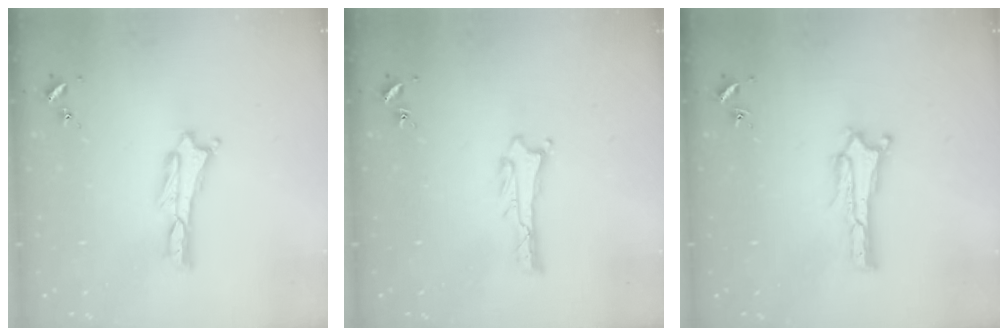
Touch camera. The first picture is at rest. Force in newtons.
{"total": 0.8, "press": 0.7, "slide": 0.1}
{"total": 0.6, "press": 0.5, "slide": 0.2}